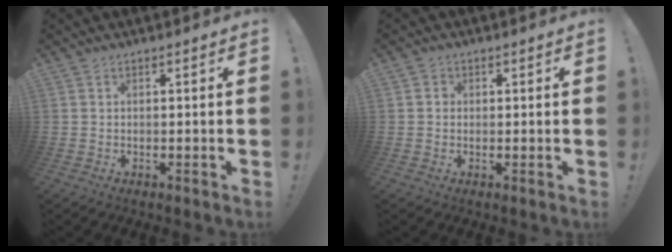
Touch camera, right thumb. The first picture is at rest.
{"total": 1.4, "force": [0.2, 1.4, 0.3], "torque": [-0.006, 0.004, 0.003]}